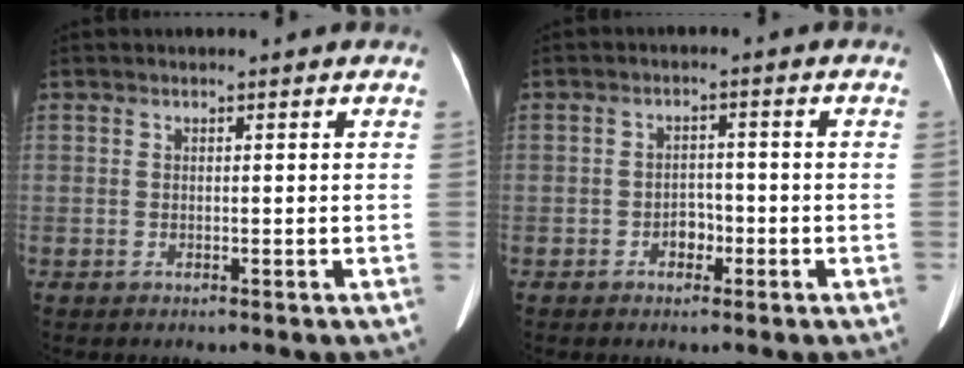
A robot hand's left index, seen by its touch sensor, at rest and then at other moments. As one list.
[{"total": 2.5, "force": [-1.3, 1.7, 1.3], "torque": [-0.019, 0.005, -0.022]}]